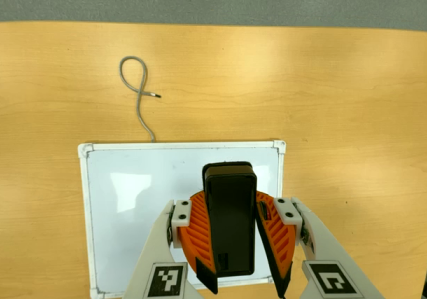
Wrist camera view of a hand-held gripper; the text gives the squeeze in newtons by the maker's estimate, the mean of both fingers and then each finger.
{"total": 9.8, "left": 9.7, "right": 10.0}